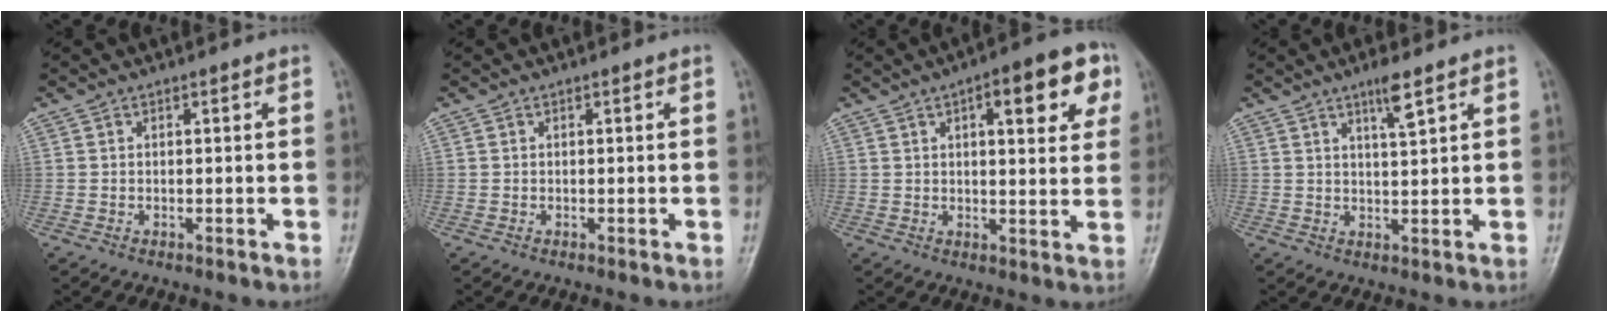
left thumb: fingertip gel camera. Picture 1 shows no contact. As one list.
[{"total": 0.0}, {"total": 11.4, "force": [4.6, 4.2, 9.6], "torque": [-0.089, 0.001, 0.051]}, {"total": 3.8, "force": [2.4, 0.3, 3.0], "torque": [-0.053, -0.014, 0.046]}]